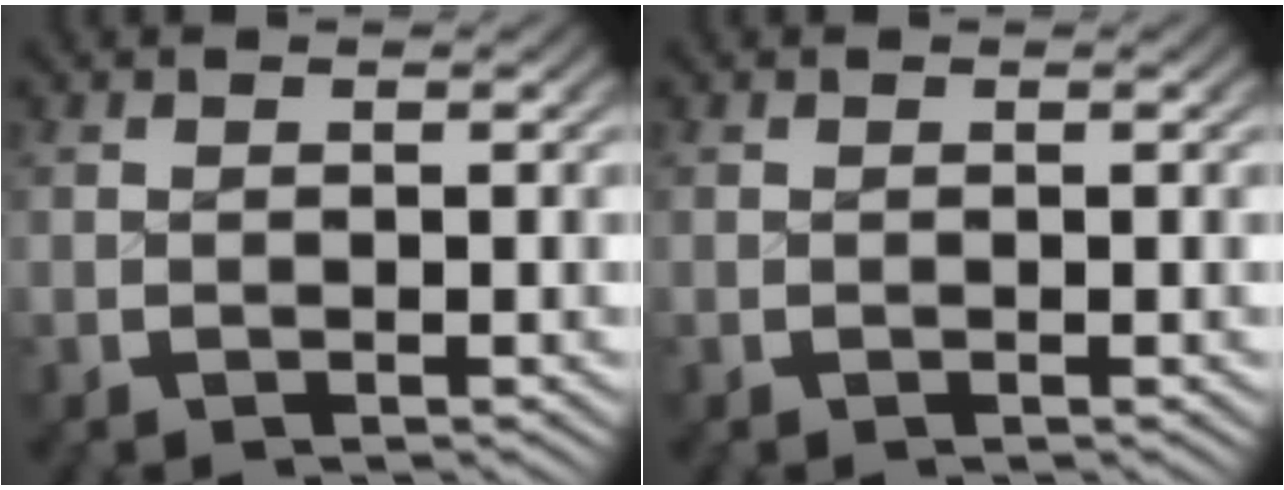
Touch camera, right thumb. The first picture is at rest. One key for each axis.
{"total": 0.0}